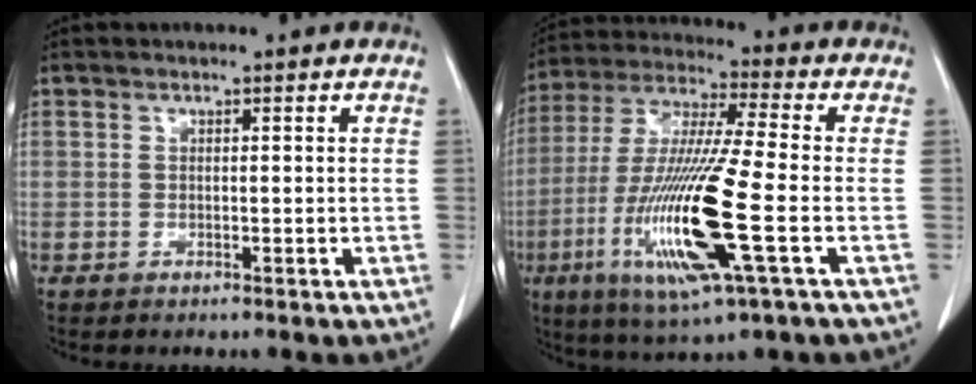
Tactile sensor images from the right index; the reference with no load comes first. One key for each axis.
{"total": 18.1, "fx": -5.0, "fy": 0.6, "fz": 17.4, "tx": -0.366, "ty": -0.023, "tz": -0.095}